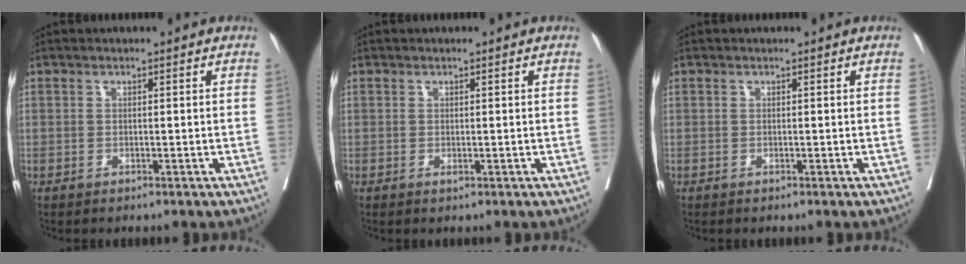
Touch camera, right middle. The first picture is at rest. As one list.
[{"total": 0.0}, {"total": 0.0}]